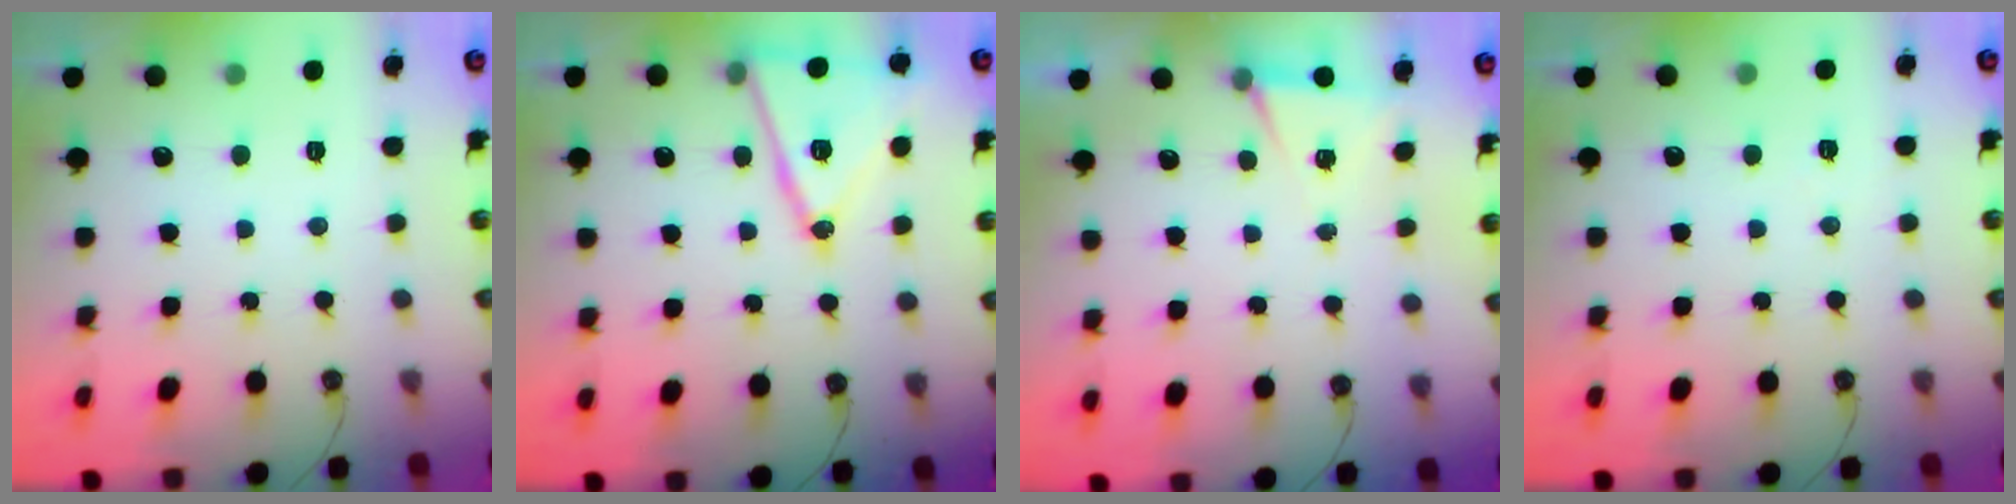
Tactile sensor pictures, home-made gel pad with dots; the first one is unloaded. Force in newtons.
{"total": 16.9, "press": 16.6, "slide": 3.4}
{"total": 5.0, "press": 2.2, "slide": 4.5}
{"total": 5.2, "press": 2.8, "slide": 4.4}